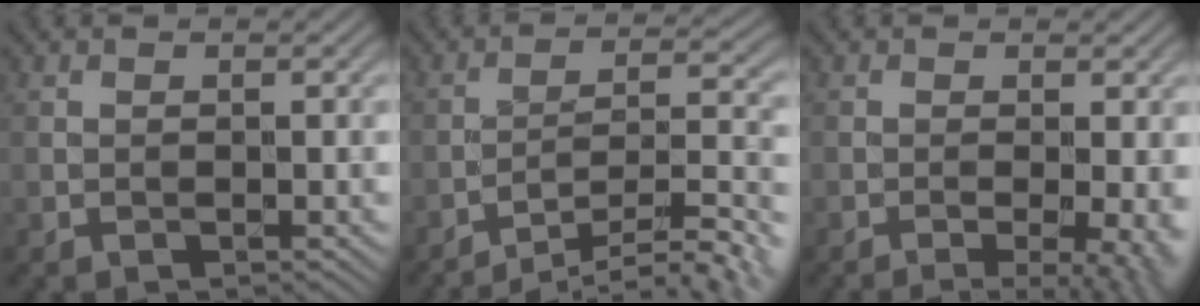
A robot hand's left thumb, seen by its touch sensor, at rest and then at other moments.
{"total": 13.9, "force": [-11.7, 2.4, 7.2], "torque": [-0.106, 0.012, -0.160]}
{"total": 5.8, "force": [-1.5, 1.4, 5.5], "torque": [-0.077, -0.011, -0.016]}